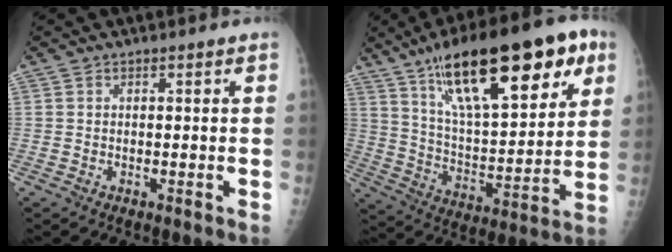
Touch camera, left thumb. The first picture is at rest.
{"total": 29.5, "force": [15.4, 10.5, 22.9], "torque": [-0.330, -0.020, 0.256]}